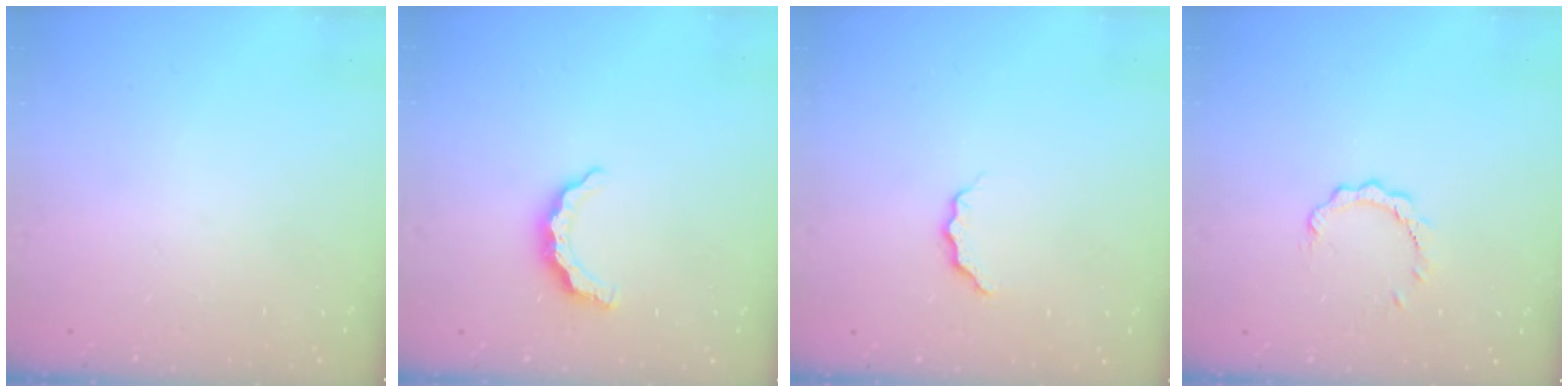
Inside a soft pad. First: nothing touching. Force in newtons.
{"total": 6.4, "press": 6.4, "slide": 0.8}
{"total": 3.7, "press": 3.7, "slide": 0.4}
{"total": 2.8, "press": 2.8, "slide": 0.3}